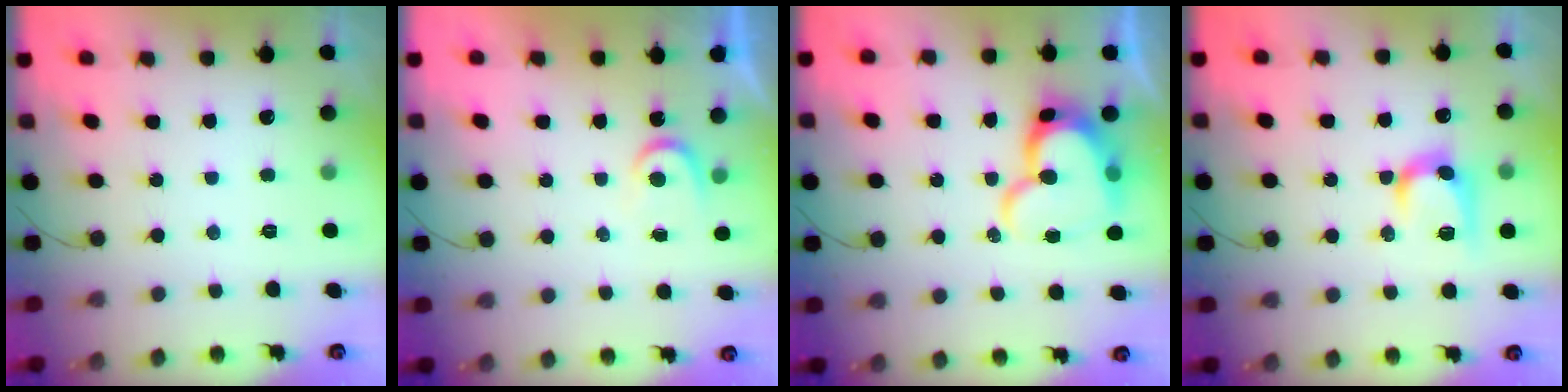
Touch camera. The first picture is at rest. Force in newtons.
{"total": 3.4, "press": 3.4, "slide": 0.4}
{"total": 16.3, "press": 16.2, "slide": 1.2}
{"total": 10.6, "press": 10.6, "slide": 0.2}